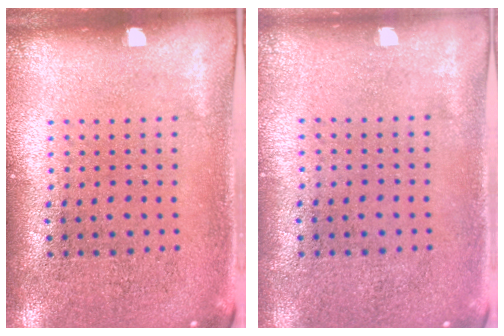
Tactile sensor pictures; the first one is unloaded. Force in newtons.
{"total": 0.0}